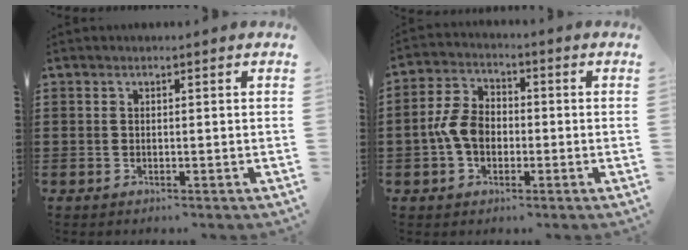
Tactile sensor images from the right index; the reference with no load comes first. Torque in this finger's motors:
{"motor_torque": [1.65, 0.11, 0.76, 0.17]}